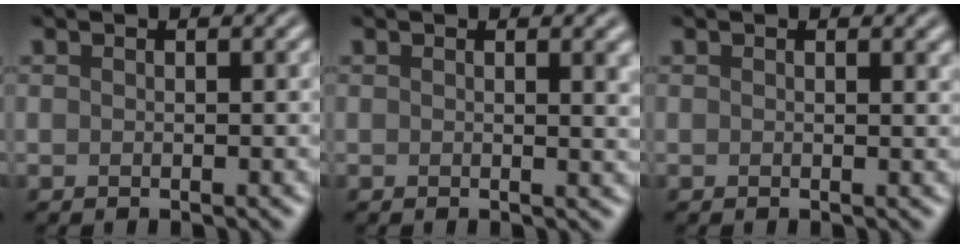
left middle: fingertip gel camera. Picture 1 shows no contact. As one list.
[{"total": 1.6, "force": [0.7, 0.5, 1.4], "torque": [-0.013, -0.001, 0.011]}, {"total": 0.6, "force": [0.4, 0.2, 0.4], "torque": [-0.003, -0.002, 0.007]}]